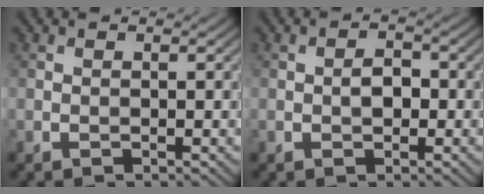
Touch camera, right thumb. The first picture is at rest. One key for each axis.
{"total": 2.1, "fx": -0.3, "fy": 1.4, "fz": 1.6, "tx": -0.028, "ty": 0.002, "tz": -0.009}